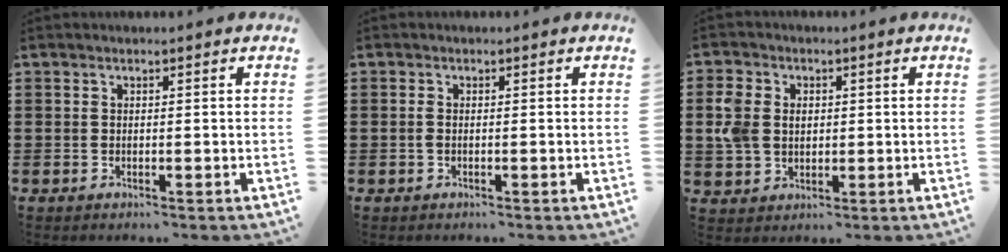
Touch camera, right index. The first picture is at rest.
{"total": 0.9, "force": [-0.3, 0.3, 0.8], "torque": [-0.024, -0.005, -0.006]}
{"total": 5.3, "force": [0.7, 4.4, 3.0], "torque": [-0.090, 0.008, 0.005]}